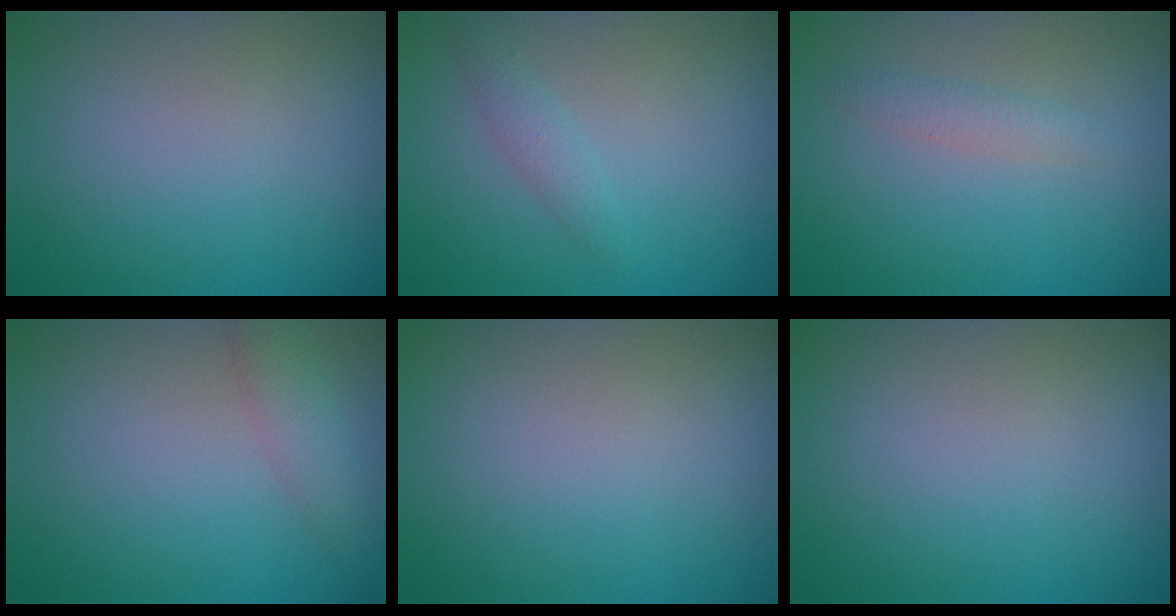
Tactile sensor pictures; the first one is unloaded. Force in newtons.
{"total": 1.4, "press": 1.4, "slide": 0.0}
{"total": 1.4, "press": 1.4, "slide": 0.0}
{"total": 2.5, "press": 2.5, "slide": 0.1}
{"total": 0.0}
{"total": 0.0}